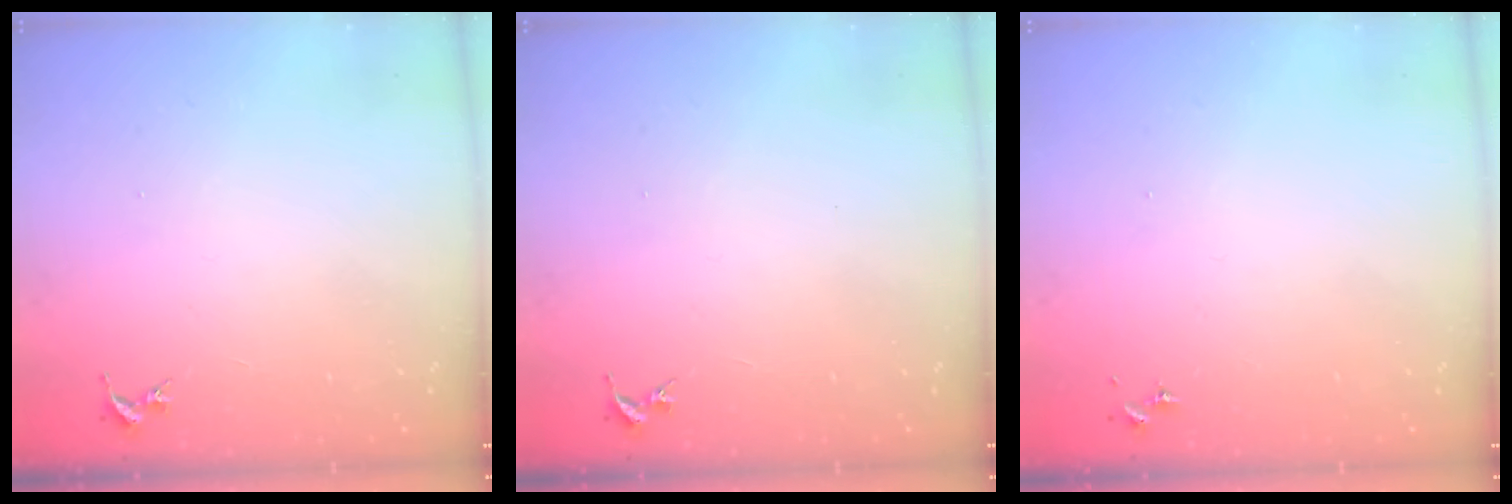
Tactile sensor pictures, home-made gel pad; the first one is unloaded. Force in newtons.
{"total": 0.0}
{"total": 0.0}